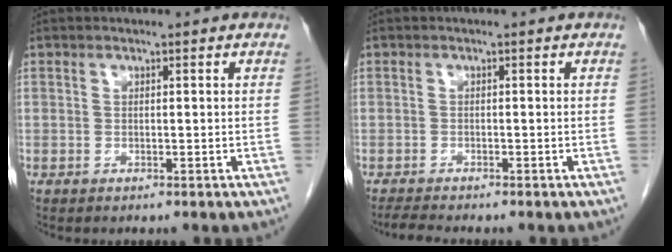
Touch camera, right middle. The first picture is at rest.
{"total": 2.3, "force": [-2.1, -0.3, 0.8], "torque": [-0.020, -0.010, -0.039]}